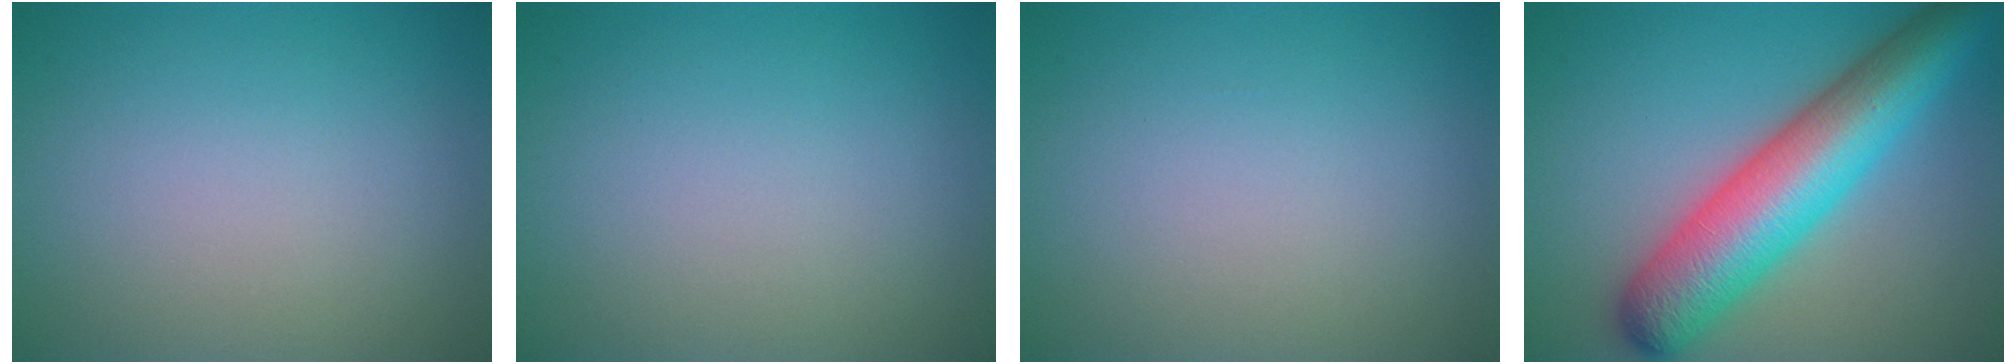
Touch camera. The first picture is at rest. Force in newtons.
{"total": 0.0}
{"total": 0.0}
{"total": 10.1, "press": 10.1, "slide": 0.4}